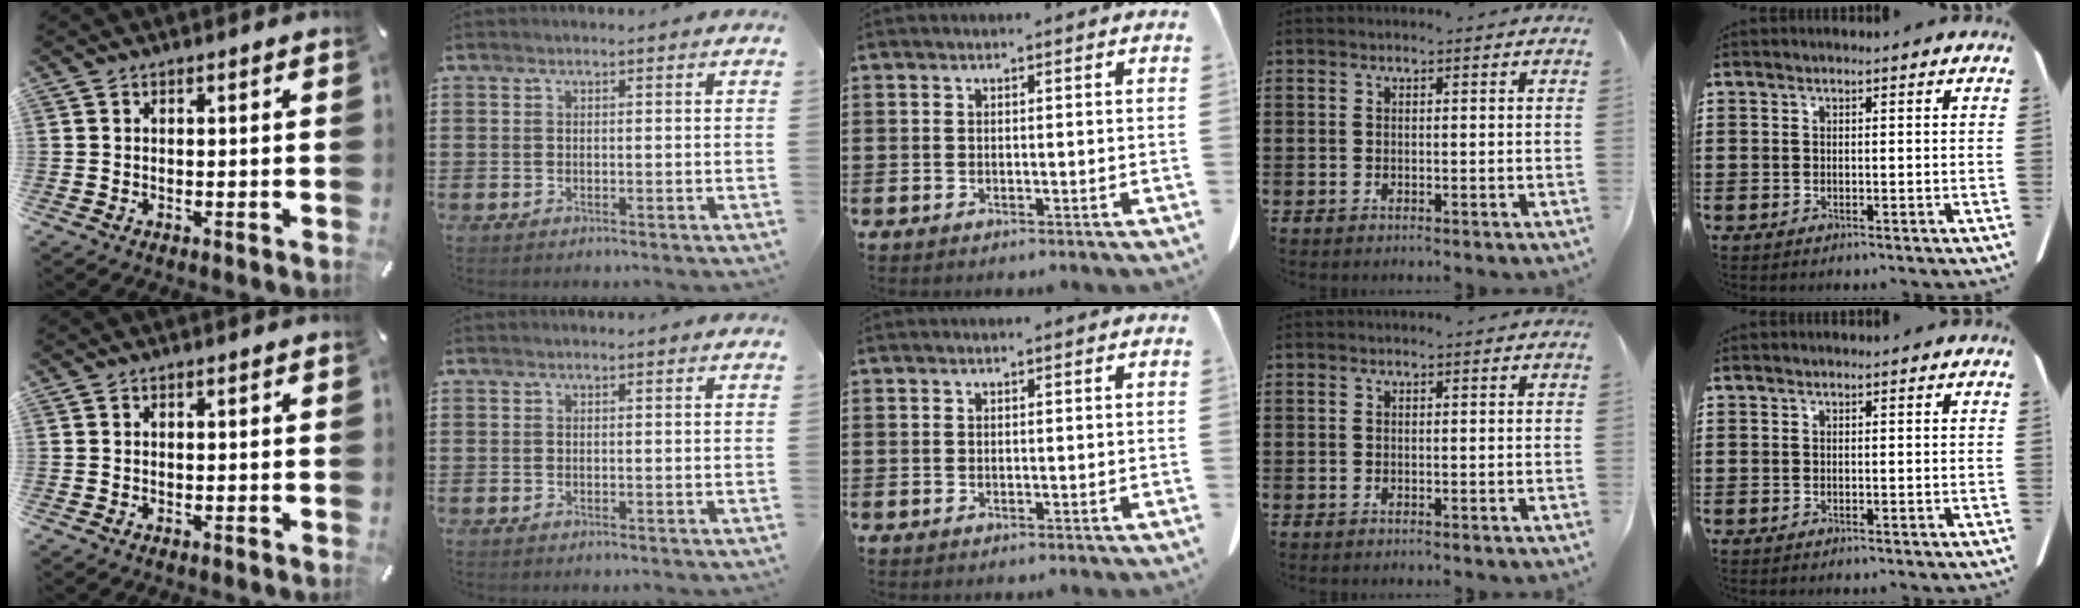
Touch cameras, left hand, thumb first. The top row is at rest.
{}